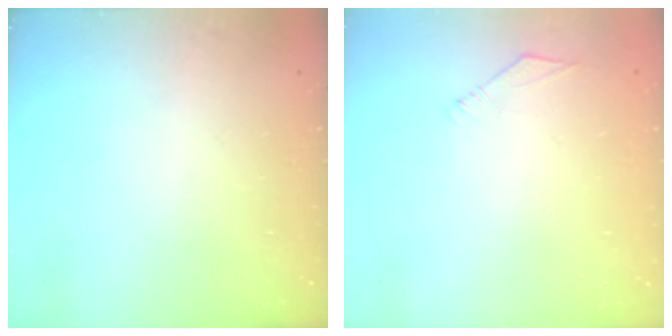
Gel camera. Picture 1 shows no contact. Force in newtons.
{"total": 2.6, "press": 2.5, "slide": 0.6}